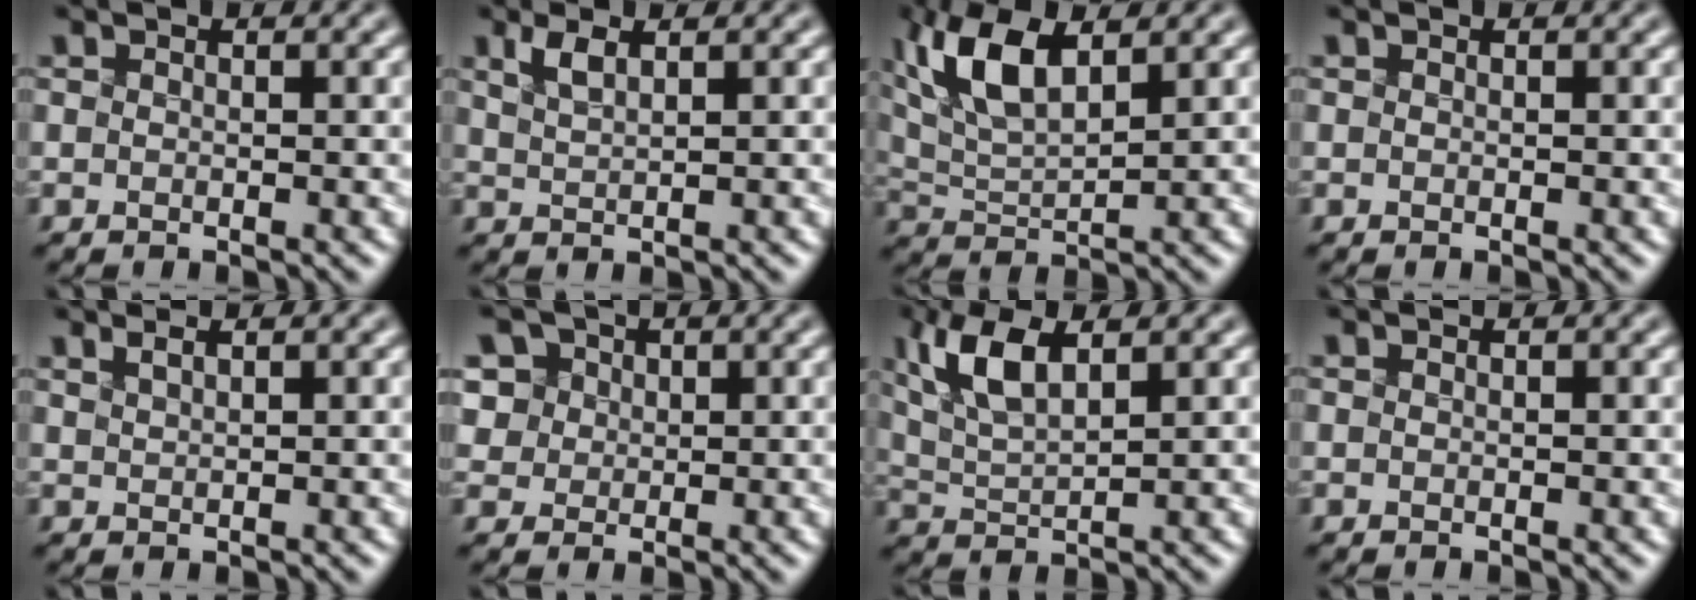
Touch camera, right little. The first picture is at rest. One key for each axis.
{"total": 1.3, "fx": 0.8, "fy": 0.1, "fz": 1.0, "tx": -0.028, "ty": 0.005, "tz": 0.027}
{"total": 6.4, "fx": 3.0, "fy": 2.4, "fz": 5.1, "tx": -0.112, "ty": 0.012, "tz": 0.061}
{"total": 0.0}
{"total": 0.6, "fx": 0.6, "fy": -0.1, "fz": 0.3, "tx": -0.012, "ty": 0.003, "tz": 0.022}
{"total": 7.8, "fx": 3.5, "fy": 6.2, "fz": 3.3, "tx": -0.073, "ty": 0.031, "tz": 0.045}
{"total": 4.7, "fx": 2.2, "fy": 1.6, "fz": 3.9, "tx": -0.090, "ty": 0.006, "tz": 0.049}
{"total": 0.0}